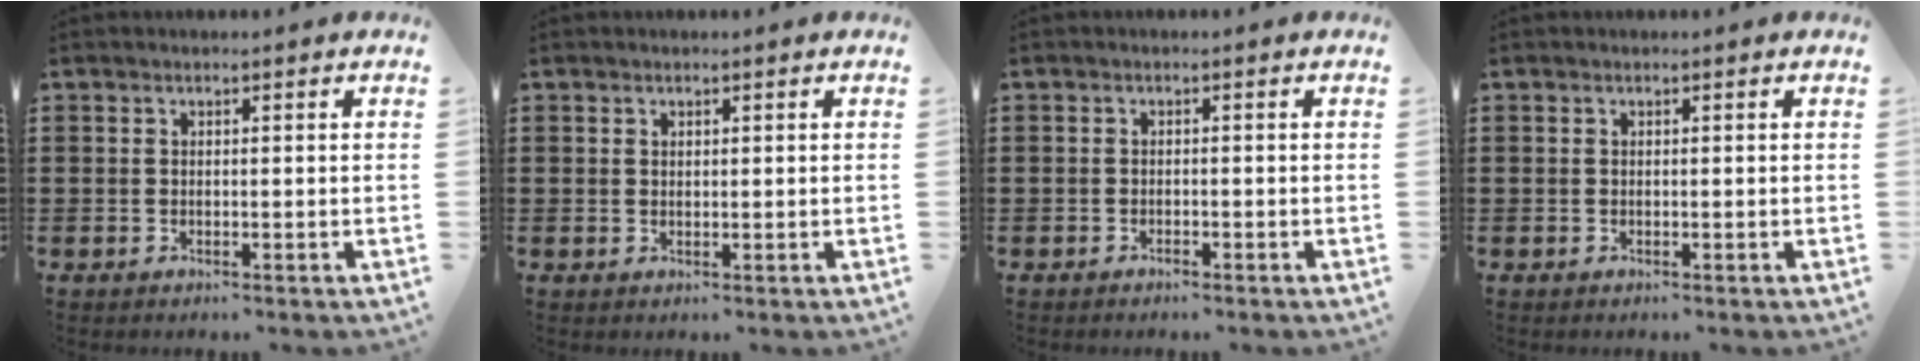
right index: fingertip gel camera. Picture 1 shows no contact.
{"total": 0.5, "force": [0.2, 0.5, 0.1], "torque": [-0.004, 0.003, 0.005]}
{"total": 0.7, "force": [-0.7, 0.1, 0.0], "torque": [-0.001, 0.002, -0.015]}
{"total": 0.0}